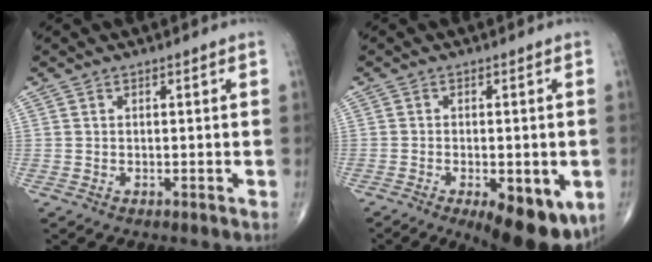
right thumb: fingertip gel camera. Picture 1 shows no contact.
{"total": 13.6, "force": [-5.7, 5.8, 10.9], "torque": [-0.126, -0.007, -0.069]}